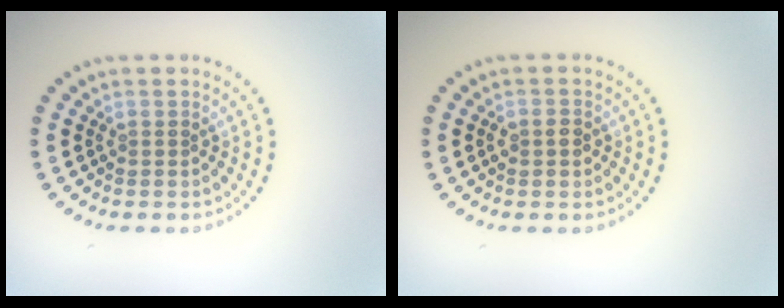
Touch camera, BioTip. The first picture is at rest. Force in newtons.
{"total": 1.3, "press": 1.3, "slide": 0.3}